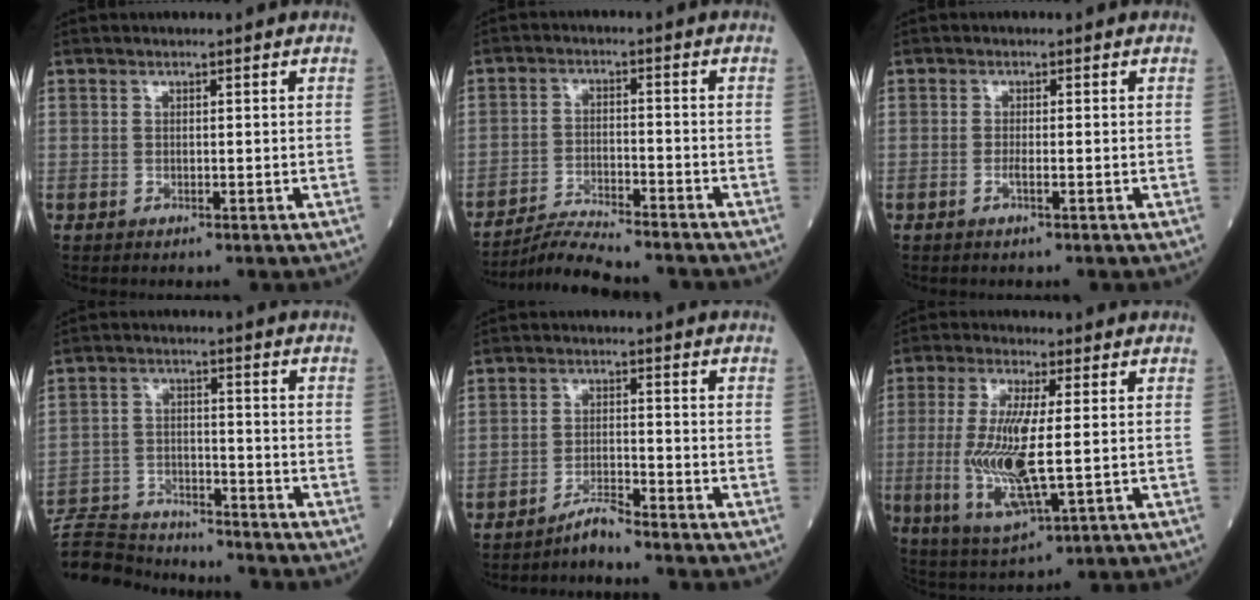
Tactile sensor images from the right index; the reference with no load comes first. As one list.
[{"total": 8.8, "force": [-8.4, 0.1, 2.5], "torque": [-0.038, -0.008, -0.140]}, {"total": 1.3, "force": [-0.5, -0.1, 1.2], "torque": [-0.025, -0.001, -0.010]}, {"total": 11.4, "force": [-11.2, 1.3, 1.8], "torque": [-0.031, 0.011, -0.192]}, {"total": 2.9, "force": [-2.8, -0.3, 0.7], "torque": [-0.009, -0.011, -0.053]}, {"total": 11.3, "force": [-0.8, 2.1, 11.0], "torque": [-0.239, -0.016, -0.011]}]